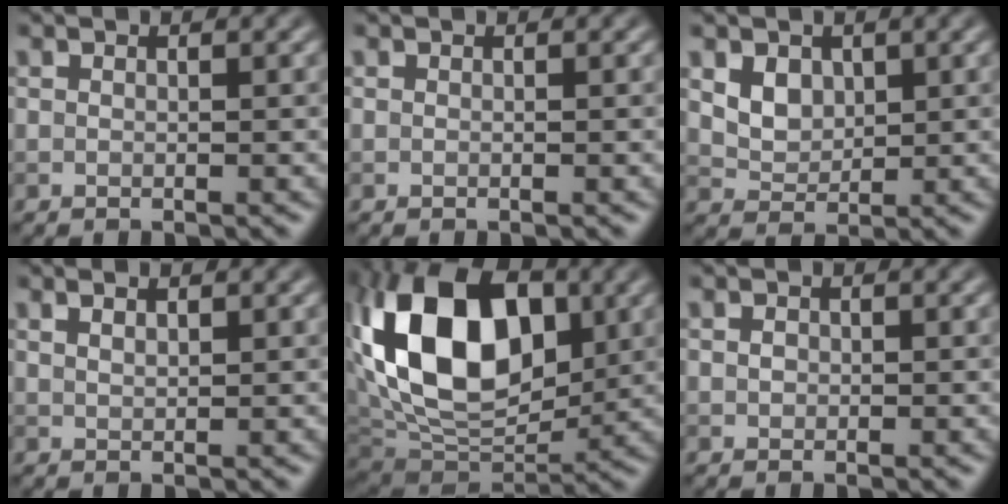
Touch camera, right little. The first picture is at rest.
{"total": 0.0}
{"total": 2.9, "force": [1.2, 2.2, 1.5], "torque": [-0.034, -0.009, 0.029]}
{"total": 1.2, "force": [0.8, 0.3, 0.8], "torque": [-0.017, 0.002, 0.016]}
{"total": 15.7, "force": [3.7, 9.7, 11.8], "torque": [-0.218, 0.024, 0.057]}
{"total": 0.7, "force": [-0.1, 0.6, 0.3], "torque": [-0.005, -0.002, -0.003]}